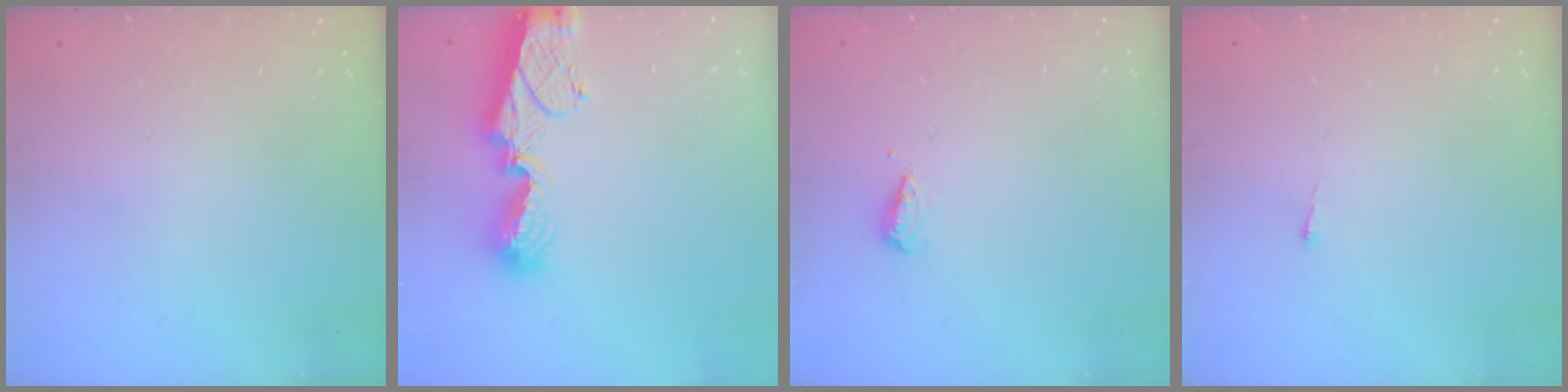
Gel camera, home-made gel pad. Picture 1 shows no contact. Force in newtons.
{"total": 11.7, "press": 11.6, "slide": 1.1}
{"total": 5.2, "press": 5.2, "slide": 0.5}
{"total": 2.7, "press": 2.7, "slide": 0.4}